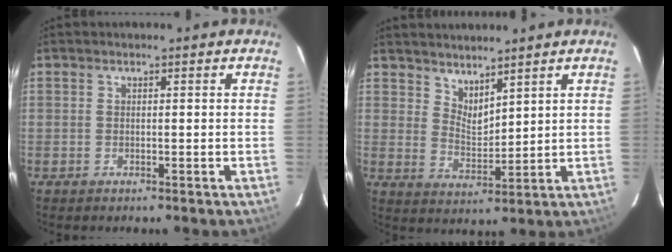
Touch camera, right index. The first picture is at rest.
{"total": 5.0, "force": [4.3, 1.7, 1.8], "torque": [-0.026, -0.008, 0.082]}